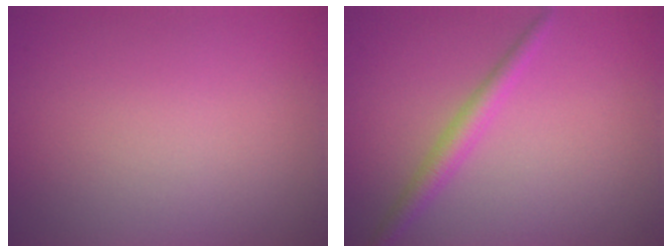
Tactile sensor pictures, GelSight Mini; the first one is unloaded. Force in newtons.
{"total": 2.1, "press": 2.1, "slide": 0.0}